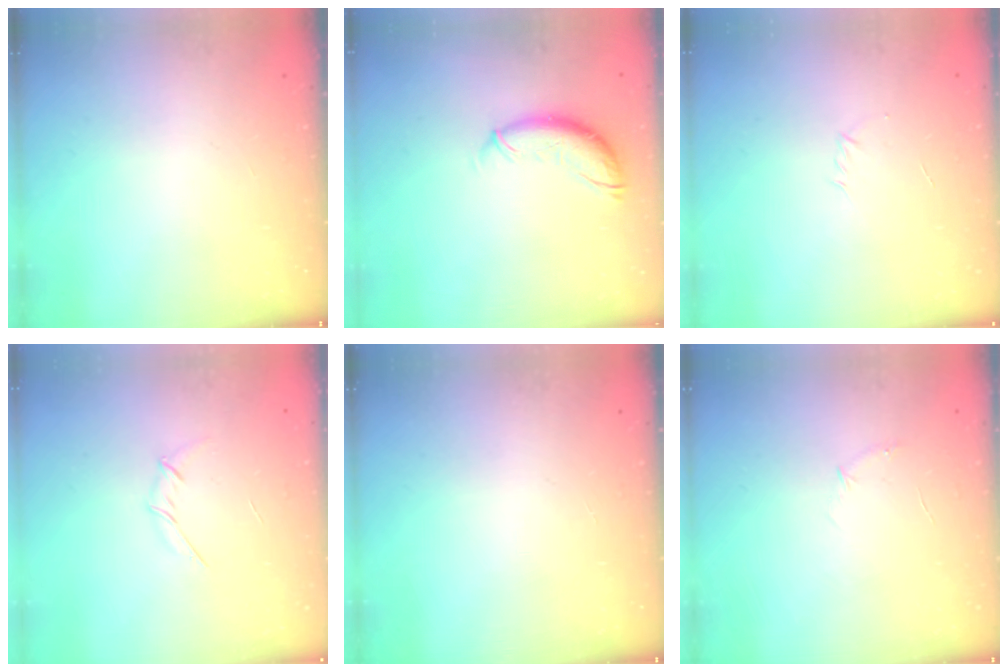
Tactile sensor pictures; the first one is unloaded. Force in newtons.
{"total": 10.8, "press": 10.6, "slide": 1.8}
{"total": 2.9, "press": 2.8, "slide": 0.8}
{"total": 3.1, "press": 3.0, "slide": 0.8}
{"total": 0.0}
{"total": 3.7, "press": 3.6, "slide": 1.0}